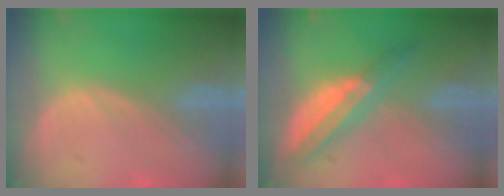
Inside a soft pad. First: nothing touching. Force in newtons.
{"total": 6.7, "press": 5.8, "slide": 3.3}